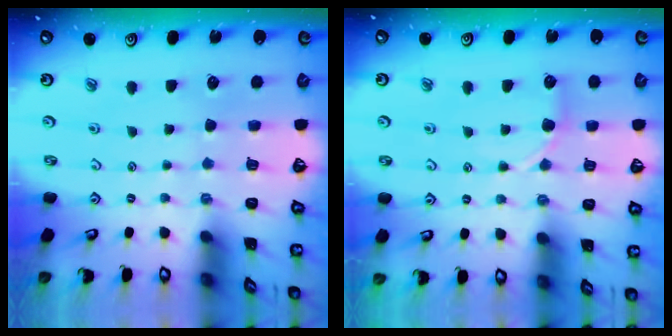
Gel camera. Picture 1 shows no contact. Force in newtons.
{"total": 7.0, "press": 7.0, "slide": 0.5}